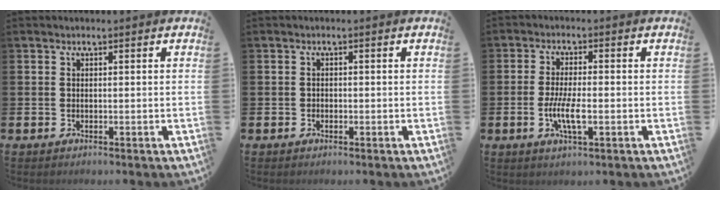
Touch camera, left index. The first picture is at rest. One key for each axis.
{"total": 0.7, "fx": -0.4, "fy": 0.6, "fz": 0.2, "tx": -0.013, "ty": 0.006, "tz": -0.007}
{"total": 4.7, "fx": -1.1, "fy": 1.4, "fz": 4.4, "tx": -0.080, "ty": 0.001, "tz": -0.021}